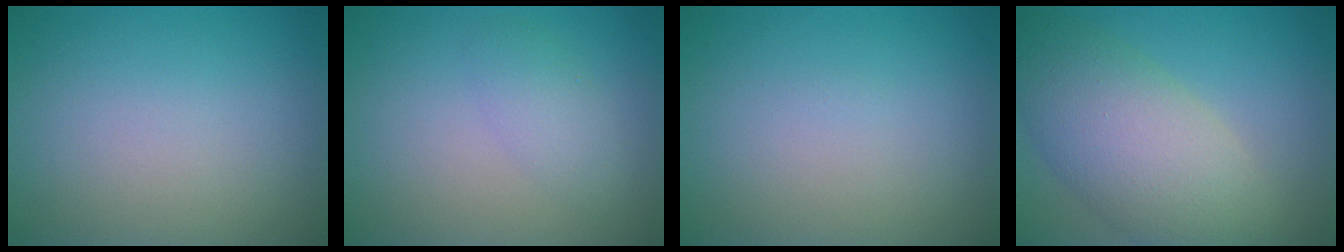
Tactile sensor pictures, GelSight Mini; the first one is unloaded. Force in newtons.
{"total": 2.1, "press": 2.1, "slide": 0.1}
{"total": 0.0}
{"total": 8.3, "press": 8.2, "slide": 0.8}